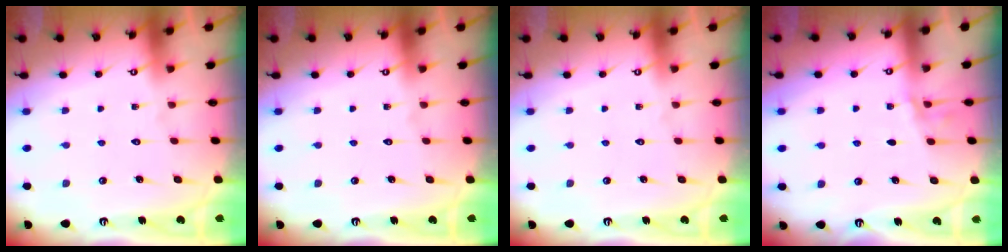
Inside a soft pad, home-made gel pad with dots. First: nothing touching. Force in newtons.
{"total": 0.0}
{"total": 0.0}
{"total": 3.0, "press": 3.0, "slide": 0.4}